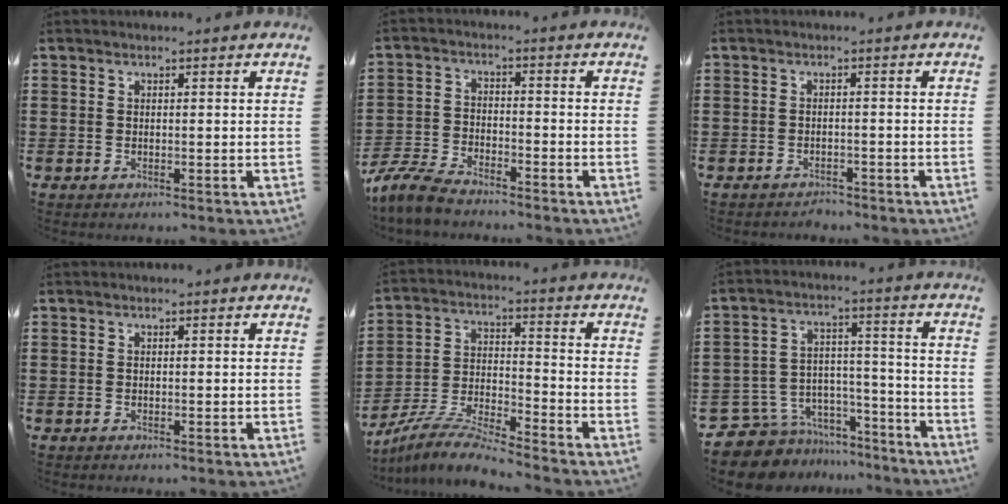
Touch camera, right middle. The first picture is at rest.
{"total": 5.8, "force": [-5.3, 1.2, 2.0], "torque": [-0.065, -0.003, -0.111]}
{"total": 1.8, "force": [-1.7, 0.4, -0.3], "torque": [-0.001, 0.001, -0.039]}
{"total": 0.0}
{"total": 7.2, "force": [-6.9, 0.2, 2.1], "torque": [-0.054, -0.004, -0.137]}
{"total": 8.4, "force": [-7.4, 3.7, 1.0], "torque": [-0.032, 0.011, -0.142]}